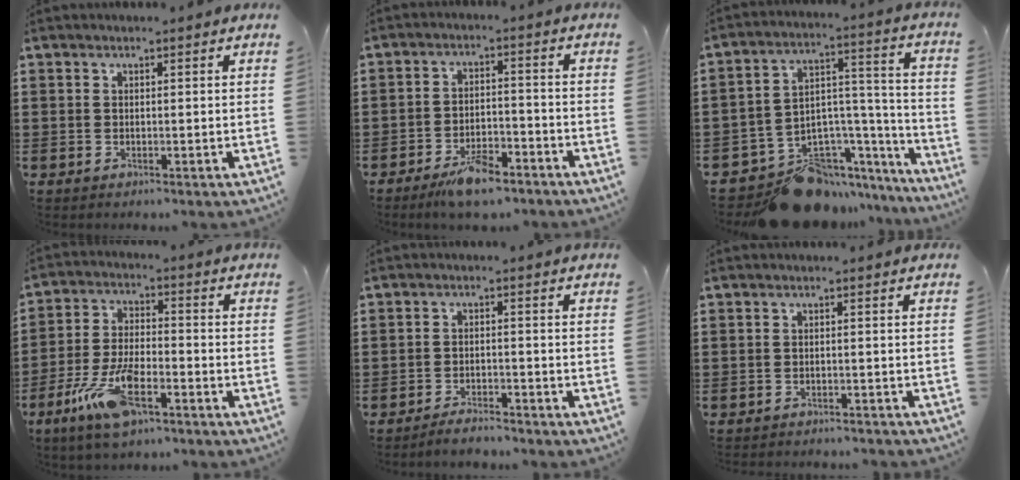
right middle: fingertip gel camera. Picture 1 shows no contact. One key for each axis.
{"total": 6.3, "fx": -5.1, "fy": 1.9, "fz": 3.2, "tx": -0.065, "ty": 0.005, "tz": -0.097}
{"total": 11.8, "fx": -9.9, "fy": 5.7, "fz": 2.8, "tx": -0.039, "ty": 0.035, "tz": -0.173}
{"total": 10.8, "fx": -6.1, "fy": 3.4, "fz": 8.2, "tx": -0.187, "ty": -0.011, "tz": -0.117}
{"total": 2.8, "fx": -2.8, "fy": 0.2, "fz": 0.5, "tx": -0.013, "ty": 0.002, "tz": -0.056}
{"total": 1.4, "fx": -1.4, "fy": -0.1, "fz": 0.1, "tx": -0.005, "ty": 0.003, "tz": -0.029}